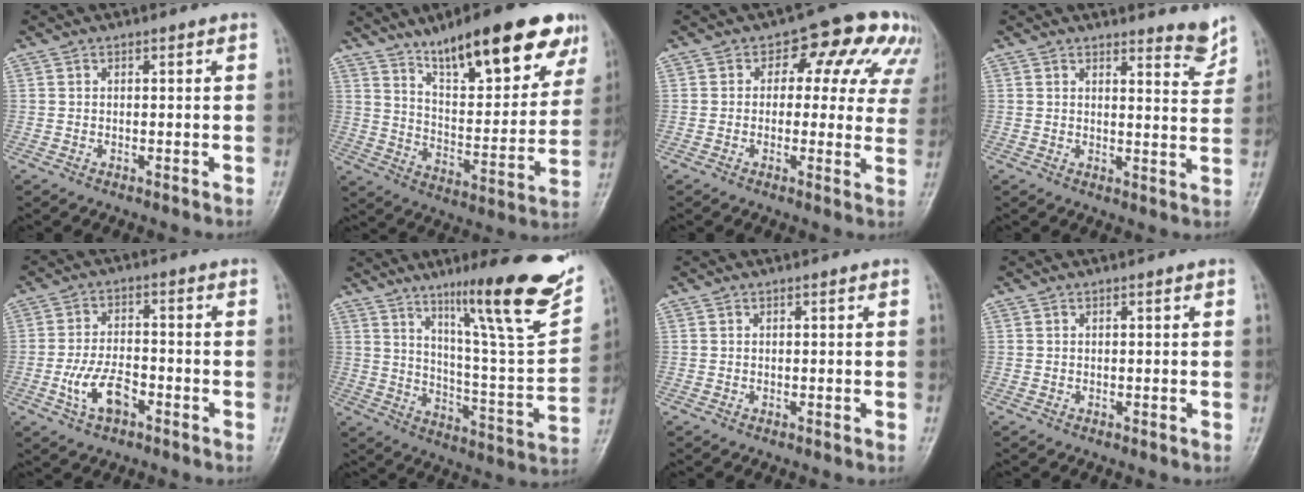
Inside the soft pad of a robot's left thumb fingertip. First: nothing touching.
{"total": 22.0, "force": [14.1, 6.7, 15.5], "torque": [-0.186, -0.055, 0.220]}
{"total": 12.4, "force": [4.6, 7.7, 8.5], "torque": [-0.040, 0.014, 0.043]}
{"total": 4.2, "force": [3.9, 0.9, 1.3], "torque": [-0.007, -0.043, 0.046]}
{"total": 7.4, "force": [-3.1, 3.9, 5.5], "torque": [-0.104, 0.018, -0.061]}
{"total": 23.0, "force": [14.2, 3.2, 17.8], "torque": [-0.231, -0.064, 0.224]}
{"total": 0.0}
{"total": 0.0}